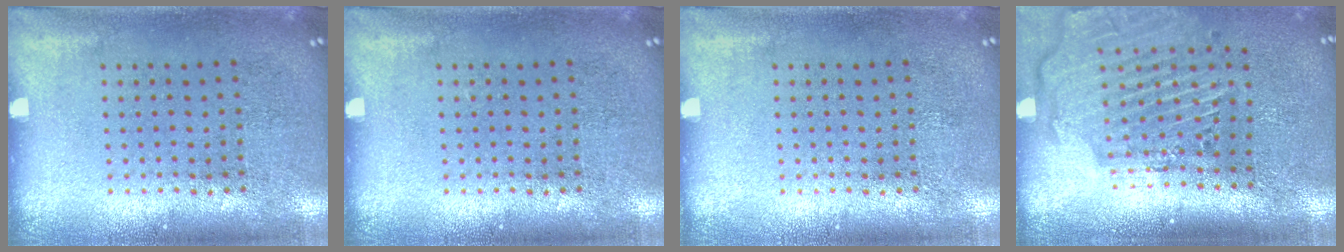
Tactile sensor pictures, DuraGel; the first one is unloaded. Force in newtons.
{"total": 0.0}
{"total": 0.0}
{"total": 2.8, "press": 2.3, "slide": 1.6}